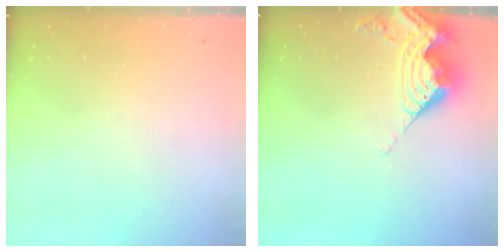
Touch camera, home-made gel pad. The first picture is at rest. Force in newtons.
{"total": 11.1, "press": 11.0, "slide": 1.2}